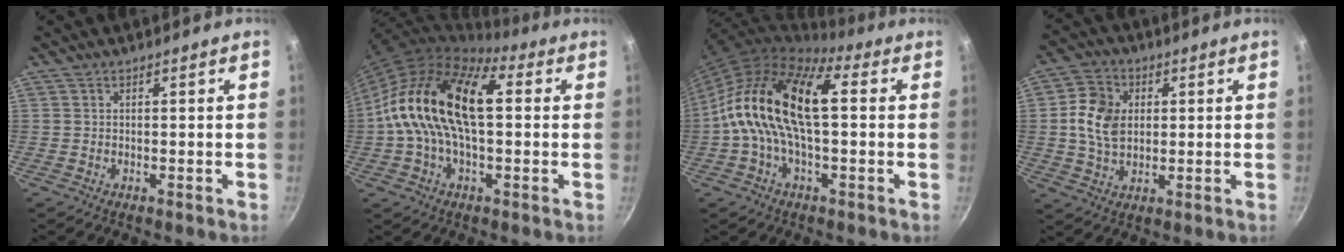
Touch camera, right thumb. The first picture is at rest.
{"total": 19.6, "force": [2.2, 10.8, 16.2], "torque": [-0.275, 0.028, 0.020]}
{"total": 18.1, "force": [1.7, 9.0, 15.6], "torque": [-0.274, 0.028, 0.009]}
{"total": 9.6, "force": [1.2, 7.1, 6.3], "torque": [-0.098, 0.004, 0.016]}